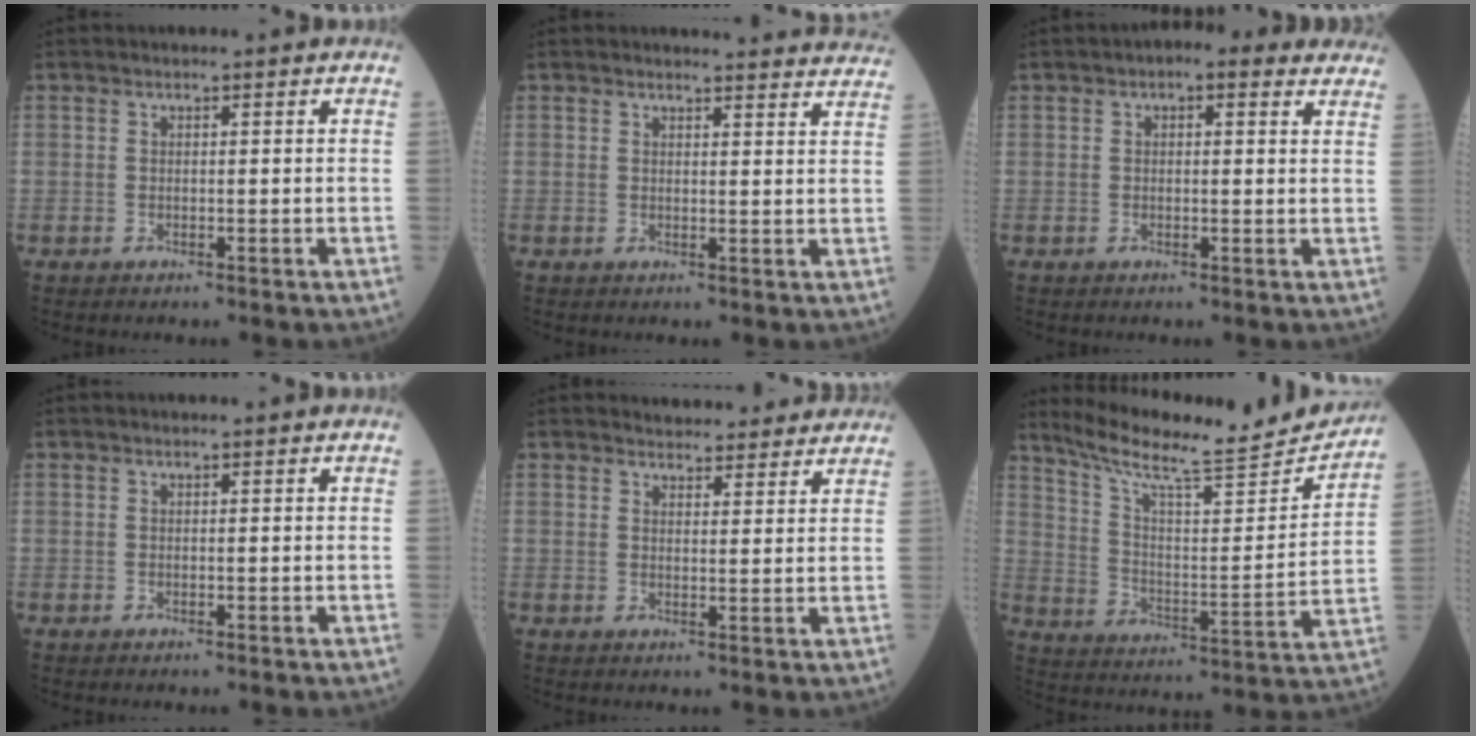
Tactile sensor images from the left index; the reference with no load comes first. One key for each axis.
{"total": 15.4, "fx": 15.1, "fy": 1.5, "fz": 2.3, "tx": 0.000, "ty": -0.049, "tz": 0.145}
{"total": 6.7, "fx": 4.9, "fy": 2.5, "fz": 3.8, "tx": -0.031, "ty": 0.021, "tz": 0.048}
{"total": 0.0}
{"total": 7.9, "fx": 7.5, "fy": 2.1, "fz": 1.6, "tx": -0.013, "ty": 0.008, "tz": 0.084}
{"total": 18.8, "fx": 17.6, "fy": 1.6, "fz": 6.6, "tx": -0.120, "ty": -0.029, "tz": 0.262}